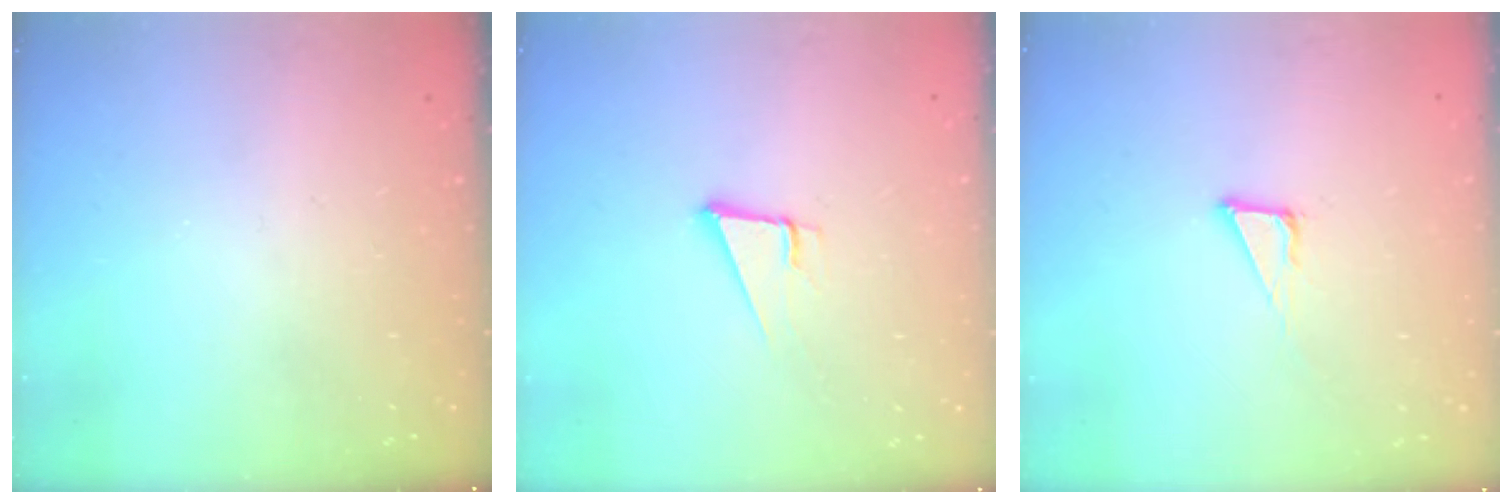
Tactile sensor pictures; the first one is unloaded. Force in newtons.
{"total": 5.0, "press": 4.4, "slide": 2.4}
{"total": 3.8, "press": 3.8, "slide": 0.0}